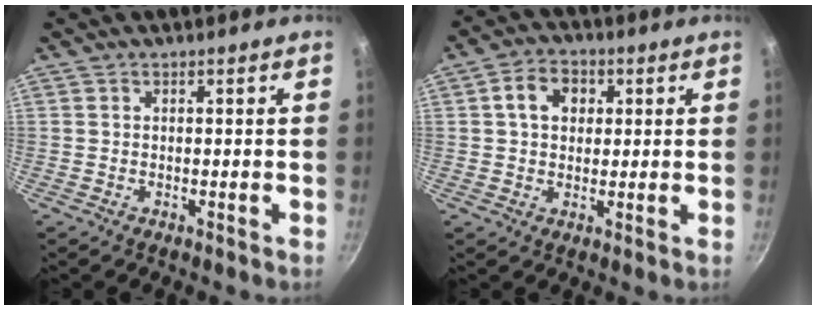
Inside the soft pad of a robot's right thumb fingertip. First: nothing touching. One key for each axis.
{"total": 6.8, "fx": 1.8, "fy": 5.2, "fz": 4.0, "tx": -0.046, "ty": 0.007, "tz": 0.021}